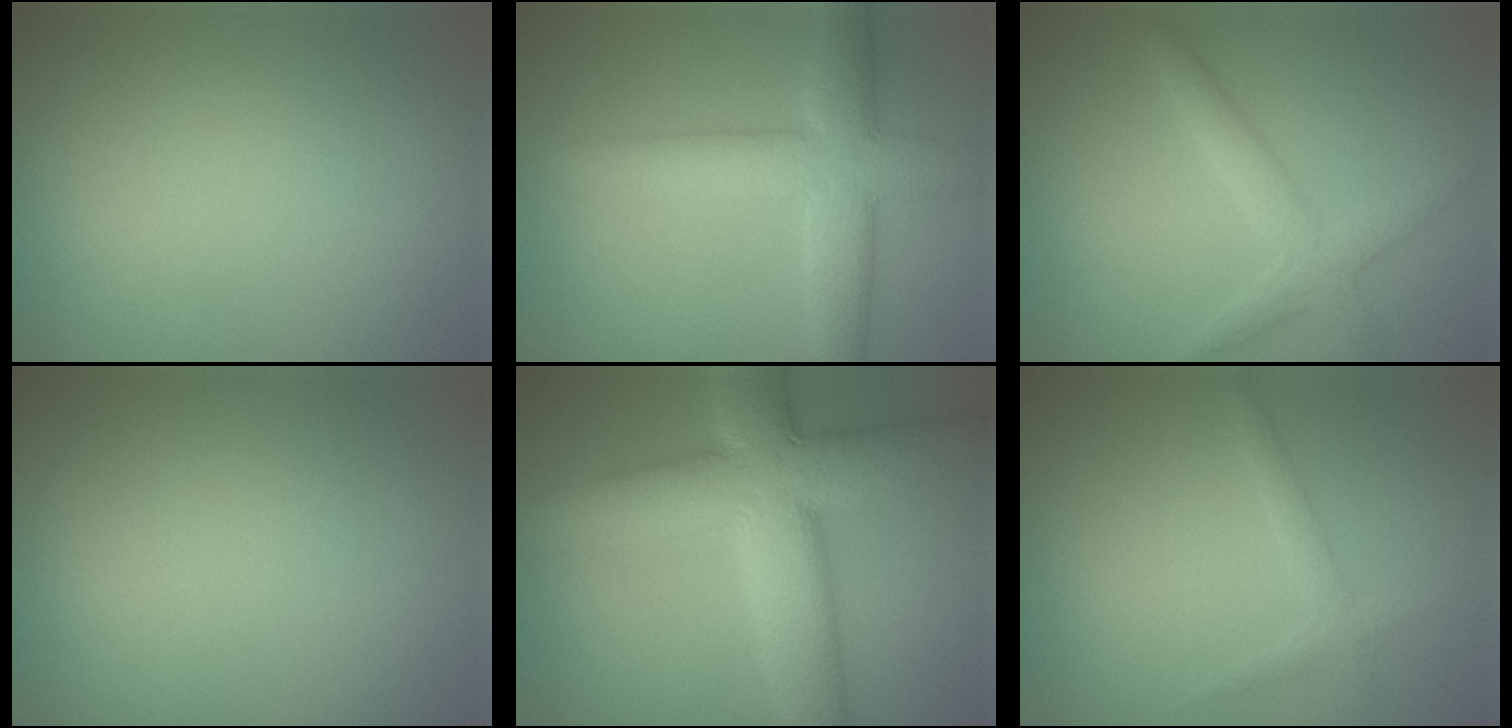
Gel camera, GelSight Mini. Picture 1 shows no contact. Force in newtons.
{"total": 6.9, "press": 6.9, "slide": 0.2}
{"total": 2.9, "press": 2.9, "slide": 0.1}
{"total": 0.0}
{"total": 11.5, "press": 11.4, "slide": 1.1}
{"total": 1.3, "press": 1.3, "slide": 0.1}